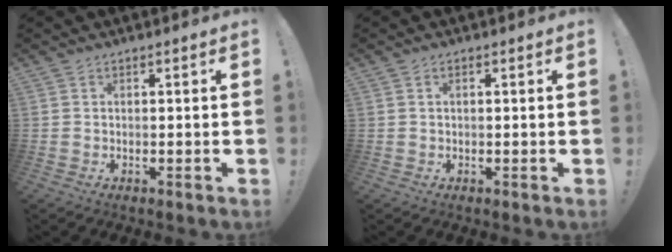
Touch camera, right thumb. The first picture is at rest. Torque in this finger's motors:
{"motor_torque": [0.16, -0.05, 0.03, -0.13, 0.06]}